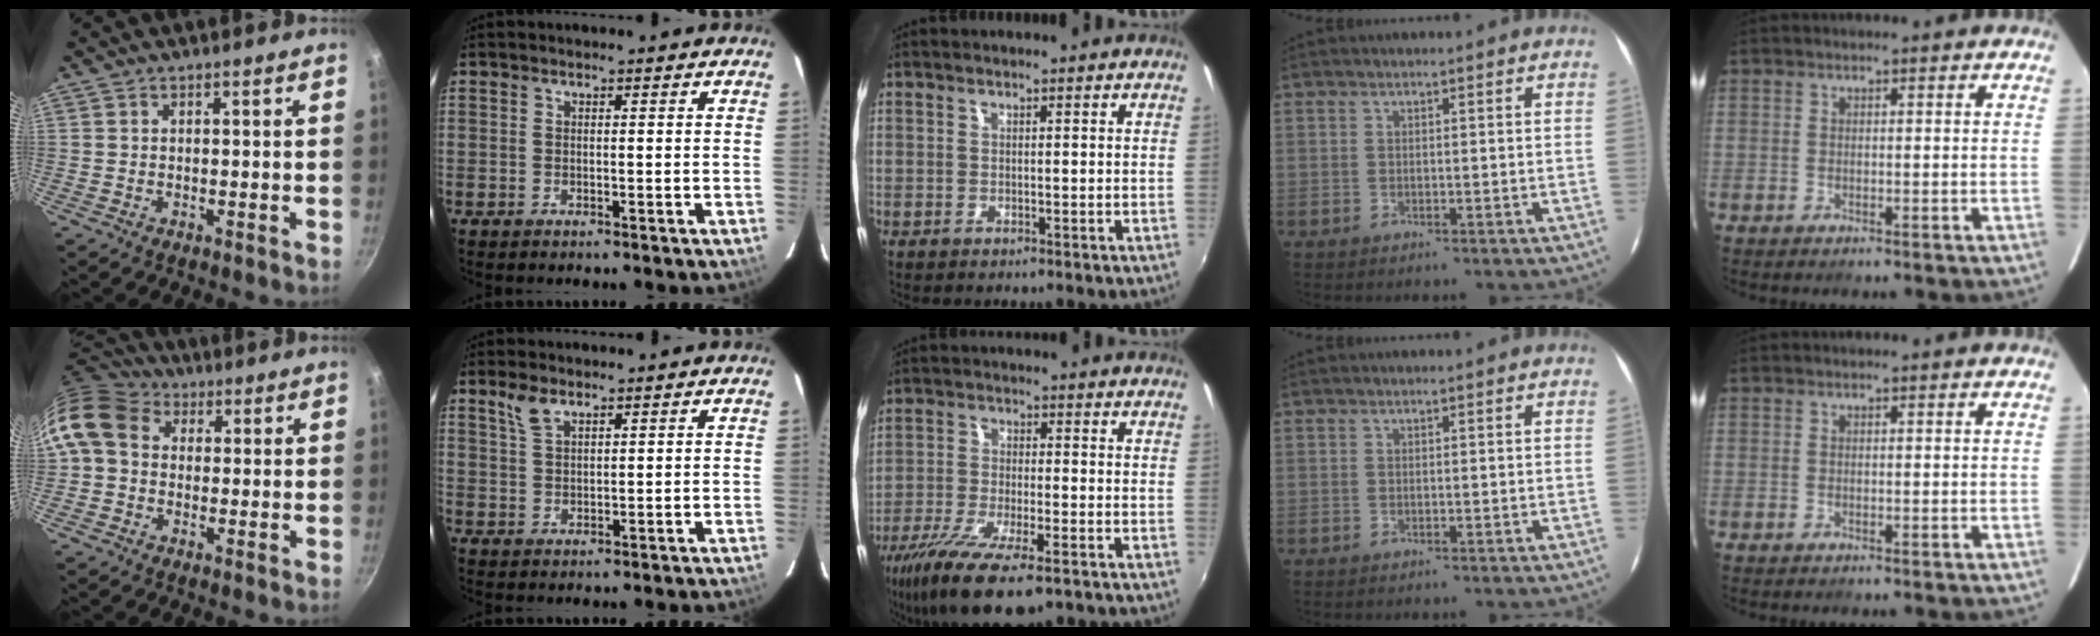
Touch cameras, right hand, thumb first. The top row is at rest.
{"thumb": {"total": 11.4, "force": [2.1, 9.2, 6.4], "torque": [-0.114, 0.022, 0.019]}, "index": {"total": 3.7, "force": [2.6, 1.6, 2.1], "torque": [-0.041, 0.006, 0.053]}, "middle": {"total": 14.5, "force": [-9.6, 3.9, 10.1], "torque": [-0.212, -0.049, -0.172]}}